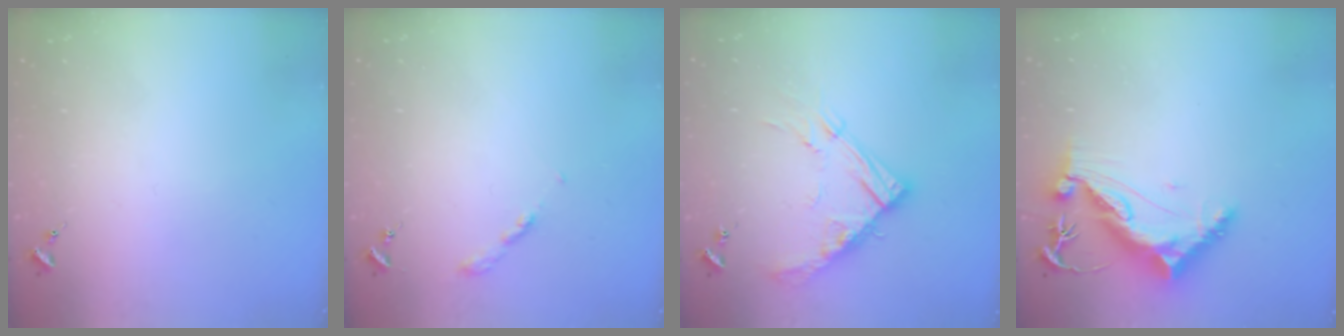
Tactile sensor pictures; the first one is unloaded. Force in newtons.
{"total": 2.7, "press": 2.6, "slide": 0.3}
{"total": 15.1, "press": 15.1, "slide": 1.5}
{"total": 9.9, "press": 9.8, "slide": 1.1}